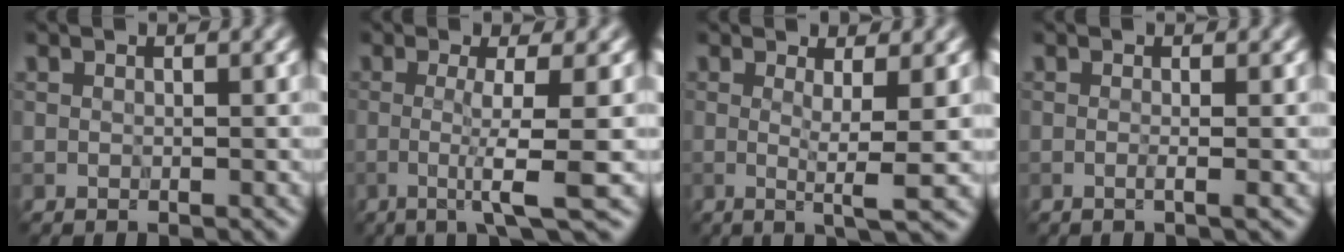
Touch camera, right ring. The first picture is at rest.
{"total": 4.6, "force": [-0.8, 0.5, 4.5], "torque": [-0.075, -0.003, -0.021]}
{"total": 3.8, "force": [0.2, 0.5, 3.7], "torque": [-0.064, -0.007, 0.000]}
{"total": 1.6, "force": [0.1, 0.7, 1.4], "torque": [0.001, -0.003, -0.018]}